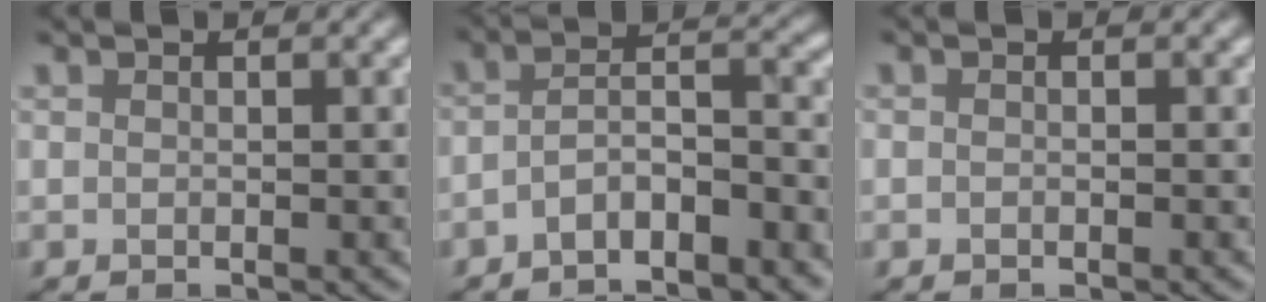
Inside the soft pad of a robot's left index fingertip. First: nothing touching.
{"total": 5.2, "force": [-3.0, 1.7, 3.9], "torque": [-0.066, 0.009, -0.057]}
{"total": 0.0}